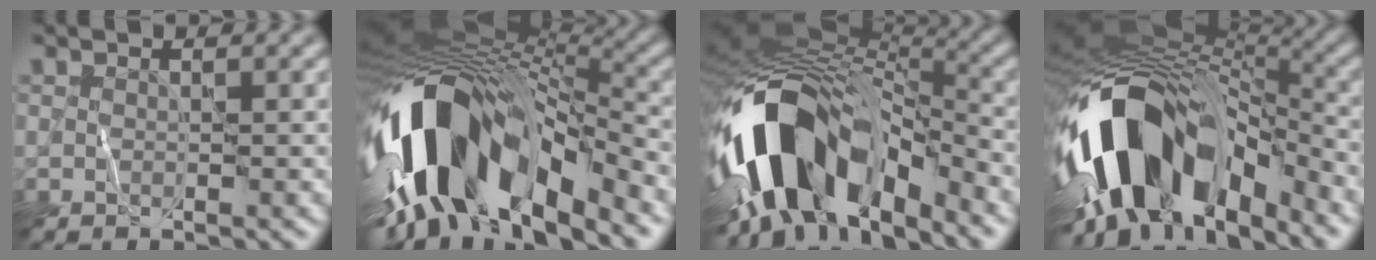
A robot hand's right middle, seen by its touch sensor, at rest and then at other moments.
{"total": 15.1, "force": [-5.1, 7.0, 12.4], "torque": [-0.222, 0.004, -0.089]}
{"total": 14.5, "force": [-6.4, 7.6, 10.5], "torque": [-0.196, 0.013, -0.118]}
{"total": 16.1, "force": [-6.3, 8.8, 11.9], "torque": [-0.213, -0.005, -0.104]}